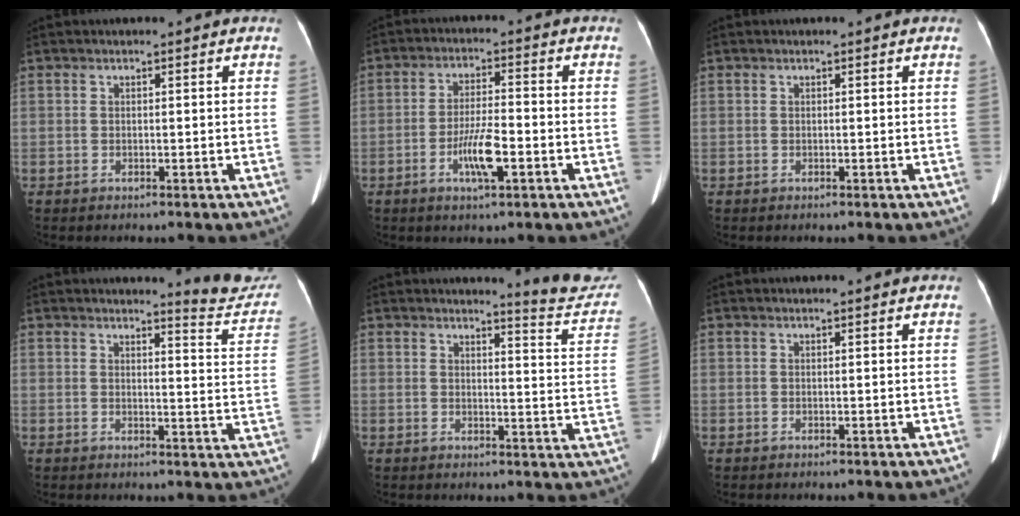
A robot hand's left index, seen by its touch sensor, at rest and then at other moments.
{"total": 6.4, "force": [-2.7, 1.0, 5.7], "torque": [-0.112, -0.004, -0.046]}
{"total": 0.0}
{"total": 8.7, "force": [8.6, 0.1, 1.1], "torque": [-0.002, -0.061, 0.082]}
{"total": 9.4, "force": [9.2, 0.0, 1.6], "torque": [-0.009, -0.063, 0.090]}
{"total": 1.6, "force": [1.5, 0.0, 0.7], "torque": [-0.012, 0.010, 0.017]}